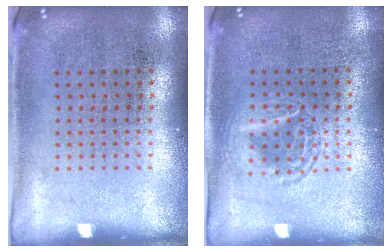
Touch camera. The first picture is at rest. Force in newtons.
{"total": 1.2, "press": 1.1, "slide": 0.2}